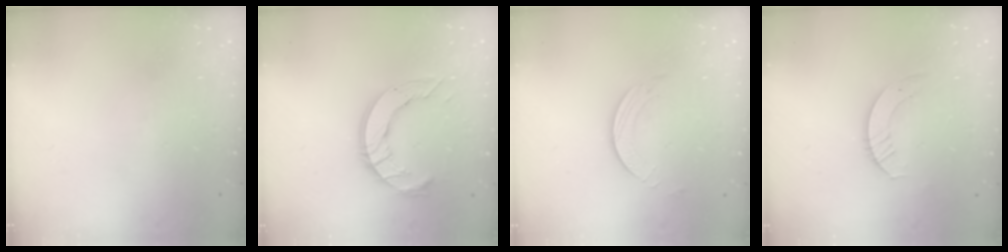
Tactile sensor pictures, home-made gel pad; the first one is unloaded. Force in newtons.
{"total": 10.6, "press": 10.5, "slide": 0.9}
{"total": 2.5, "press": 2.5, "slide": 0.2}
{"total": 3.2, "press": 3.2, "slide": 0.3}